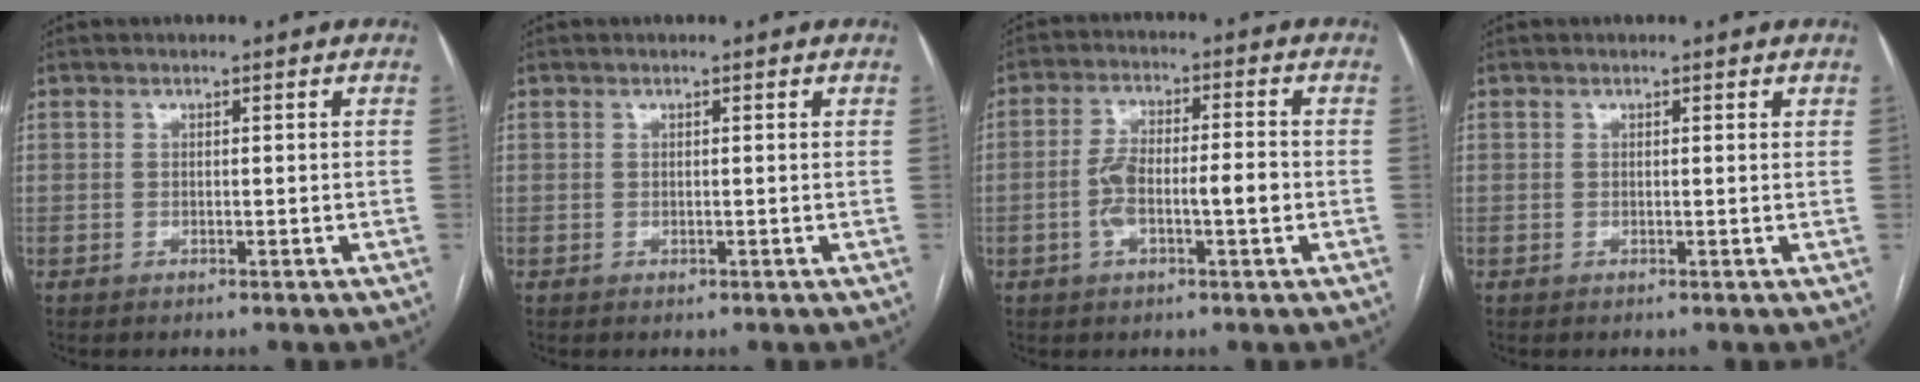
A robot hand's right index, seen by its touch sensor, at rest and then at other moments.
{"total": 0.0}
{"total": 7.4, "force": [-1.5, 2.0, 7.0], "torque": [-0.136, 0.023, -0.027]}
{"total": 0.5, "force": [0.4, 0.1, 0.4], "torque": [-0.005, 0.000, 0.001]}